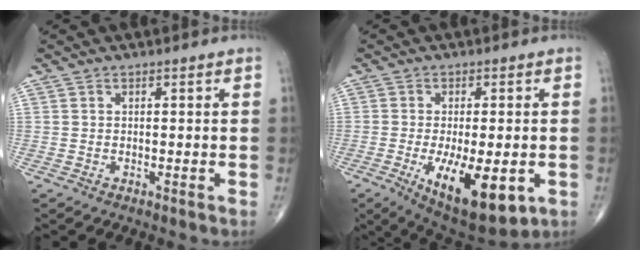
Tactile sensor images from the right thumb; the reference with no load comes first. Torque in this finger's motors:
{"motor_torque": [-0.16, 1.01, 0.26, -0.16, 0.10]}